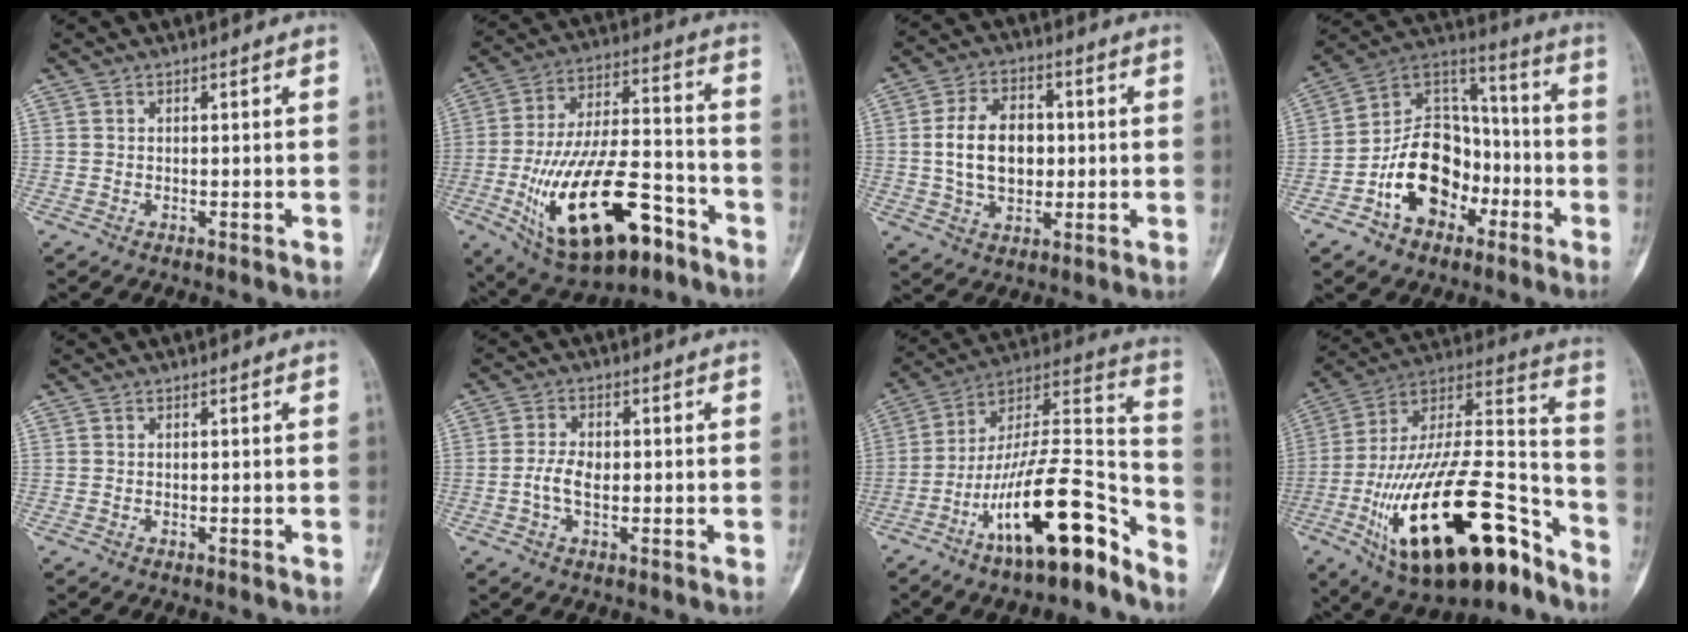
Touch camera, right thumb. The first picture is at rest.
{"total": 24.1, "force": [-10.4, 10.8, 18.9], "torque": [-0.342, 0.055, -0.160]}
{"total": 11.3, "force": [0.4, 7.6, 8.3], "torque": [-0.125, 0.009, 0.008]}
{"total": 17.1, "force": [-6.4, 12.2, 10.1], "torque": [-0.127, 0.073, -0.113]}
{"total": 0.0}
{"total": 4.5, "force": [-0.7, 2.5, 3.7], "torque": [-0.078, 0.012, -0.017]}
{"total": 21.4, "force": [-12.7, 6.0, 16.2], "torque": [-0.267, 0.101, -0.219]}
{"total": 33.1, "force": [-16.1, 13.3, 25.7], "torque": [-0.443, 0.068, -0.261]}